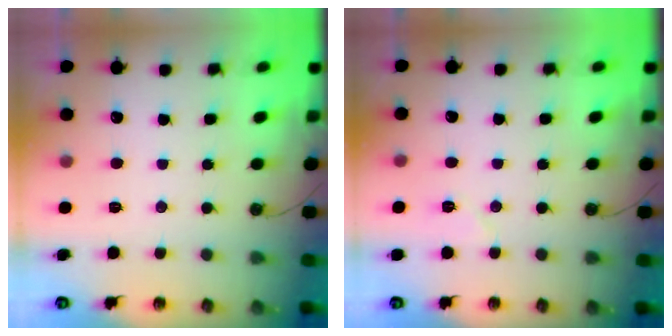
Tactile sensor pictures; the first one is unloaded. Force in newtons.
{"total": 5.7, "press": 5.1, "slide": 2.5}